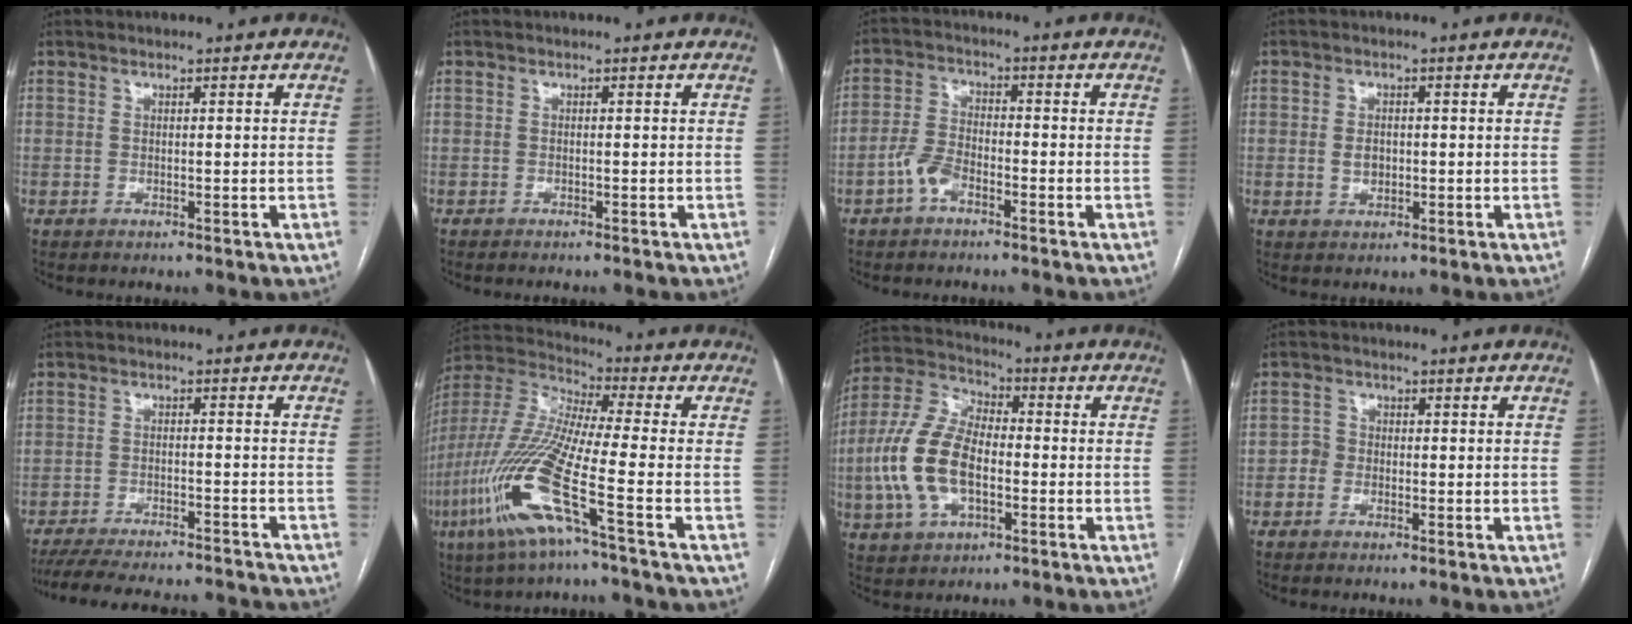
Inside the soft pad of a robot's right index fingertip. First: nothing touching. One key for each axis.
{"total": 1.4, "fx": -1.2, "fy": 0.2, "fz": 0.6, "tx": -0.008, "ty": -0.002, "tz": -0.014}
{"total": 4.4, "fx": -2.5, "fy": 2.1, "fz": 2.9, "tx": -0.068, "ty": 0.010, "tz": -0.050}
{"total": 2.6, "fx": -0.1, "fy": 1.9, "fz": 1.7, "tx": -0.030, "ty": 0.001, "tz": 0.003}
{"total": 17.9, "fx": -16.6, "fy": 2.5, "fz": 6.3, "tx": -0.131, "ty": -0.015, "tz": -0.228}
{"total": 17.1, "fx": -7.0, "fy": 0.3, "fz": 15.6, "tx": -0.349, "ty": -0.026, "tz": -0.147}
{"total": 13.9, "fx": -2.5, "fy": 7.4, "fz": 11.6, "tx": -0.272, "ty": 0.017, "tz": -0.046}
{"total": 1.7, "fx": -0.6, "fy": 1.5, "fz": 0.4, "tx": 0.002, "ty": 0.008, "tz": -0.016}